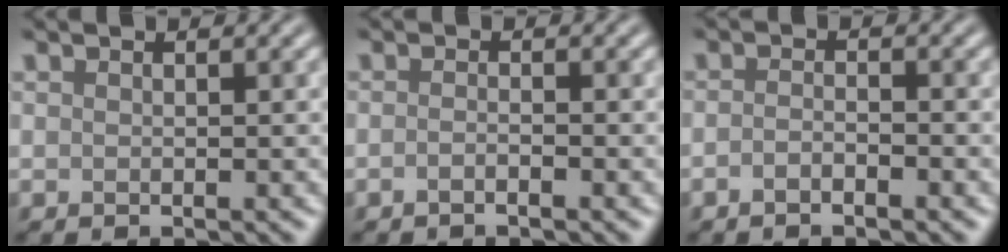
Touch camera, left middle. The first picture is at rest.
{"total": 1.0, "force": [-0.6, 0.3, 0.8], "torque": [-0.014, -0.001, -0.014]}
{"total": 1.5, "force": [-0.9, 0.4, 1.1], "torque": [-0.023, 0.000, -0.019]}